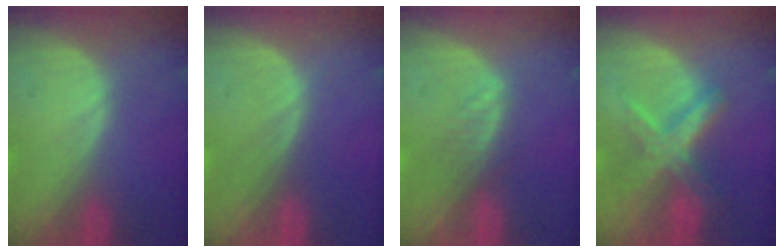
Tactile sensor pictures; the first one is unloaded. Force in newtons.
{"total": 0.0}
{"total": 2.0, "press": 2.0, "slide": 0.2}
{"total": 7.1, "press": 6.2, "slide": 3.6}